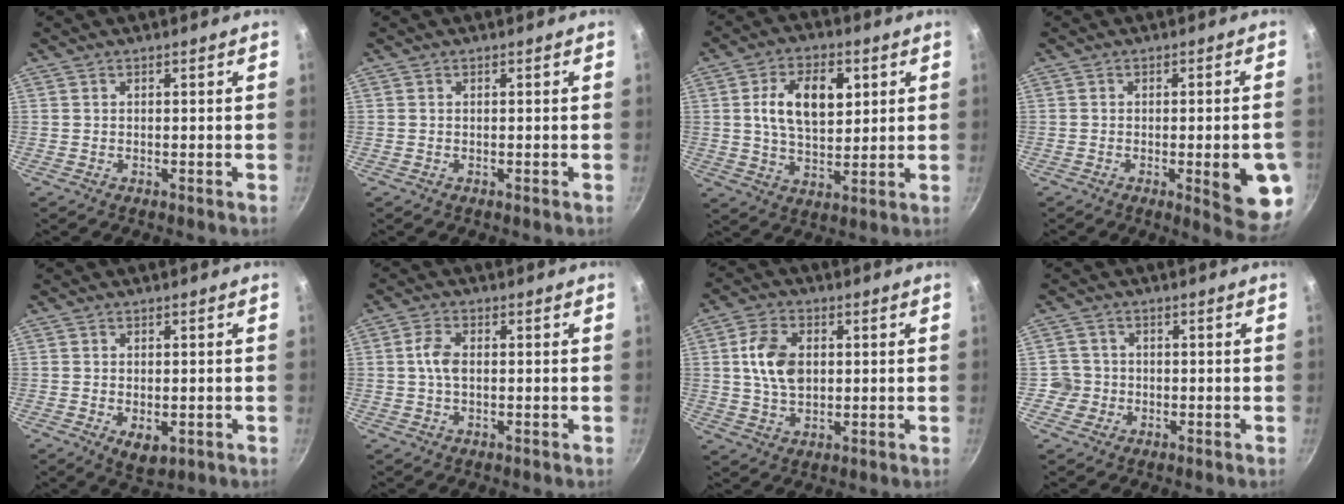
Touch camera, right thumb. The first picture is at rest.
{"total": 0.0}
{"total": 12.4, "force": [3.1, 7.4, 9.5], "torque": [-0.137, -0.004, 0.049]}
{"total": 11.0, "force": [-2.6, 2.8, 10.4], "torque": [-0.105, 0.004, -0.027]}
{"total": 4.7, "force": [-1.0, 2.8, 3.6], "torque": [-0.051, -0.011, -0.009]}
{"total": 4.0, "force": [0.1, 2.4, 3.3], "torque": [-0.066, 0.011, -0.002]}
{"total": 9.1, "force": [1.2, 6.1, 6.7], "torque": [-0.112, 0.004, 0.021]}
{"total": 3.6, "force": [-0.9, 3.5, 0.4], "torque": [0.018, 0.016, -0.018]}